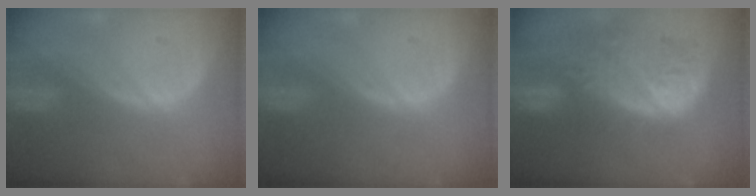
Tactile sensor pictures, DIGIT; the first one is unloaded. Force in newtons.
{"total": 0.0}
{"total": 11.9, "press": 10.7, "slide": 5.3}